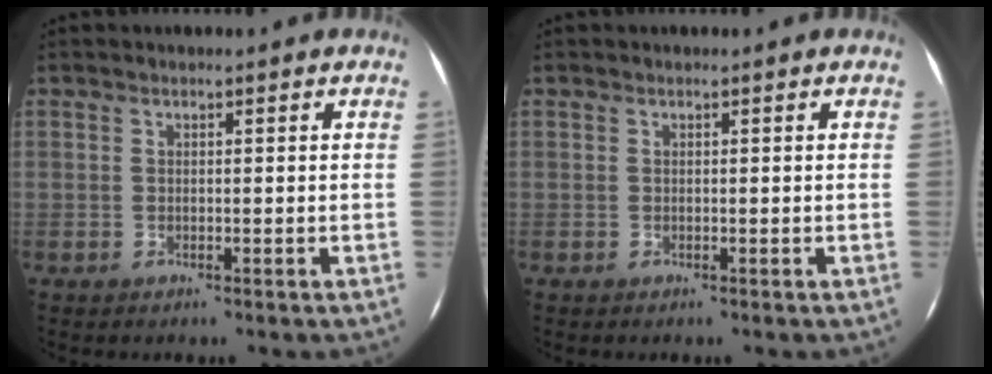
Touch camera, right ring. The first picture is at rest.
{"total": 0.0}